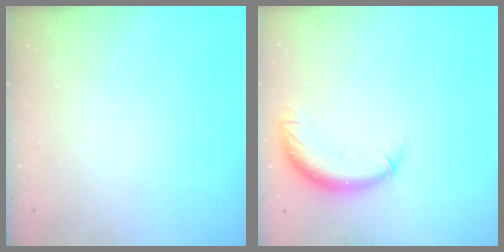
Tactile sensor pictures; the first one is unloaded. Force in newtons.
{"total": 10.8, "press": 10.4, "slide": 2.9}